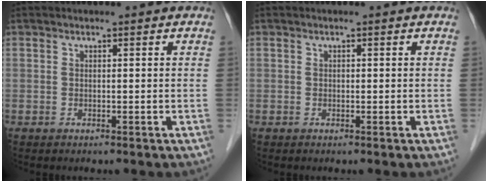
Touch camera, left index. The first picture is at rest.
{"total": 0.0}